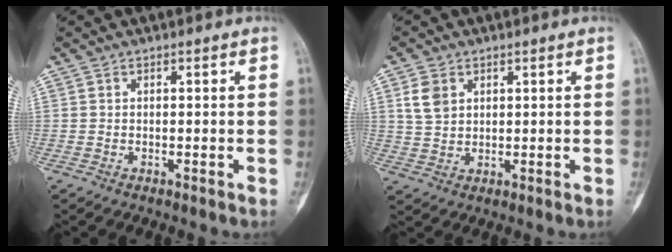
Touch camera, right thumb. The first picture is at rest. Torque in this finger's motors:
{"motor_torque": [0.44, 1.03, 0.76, 0.22, 0.01]}